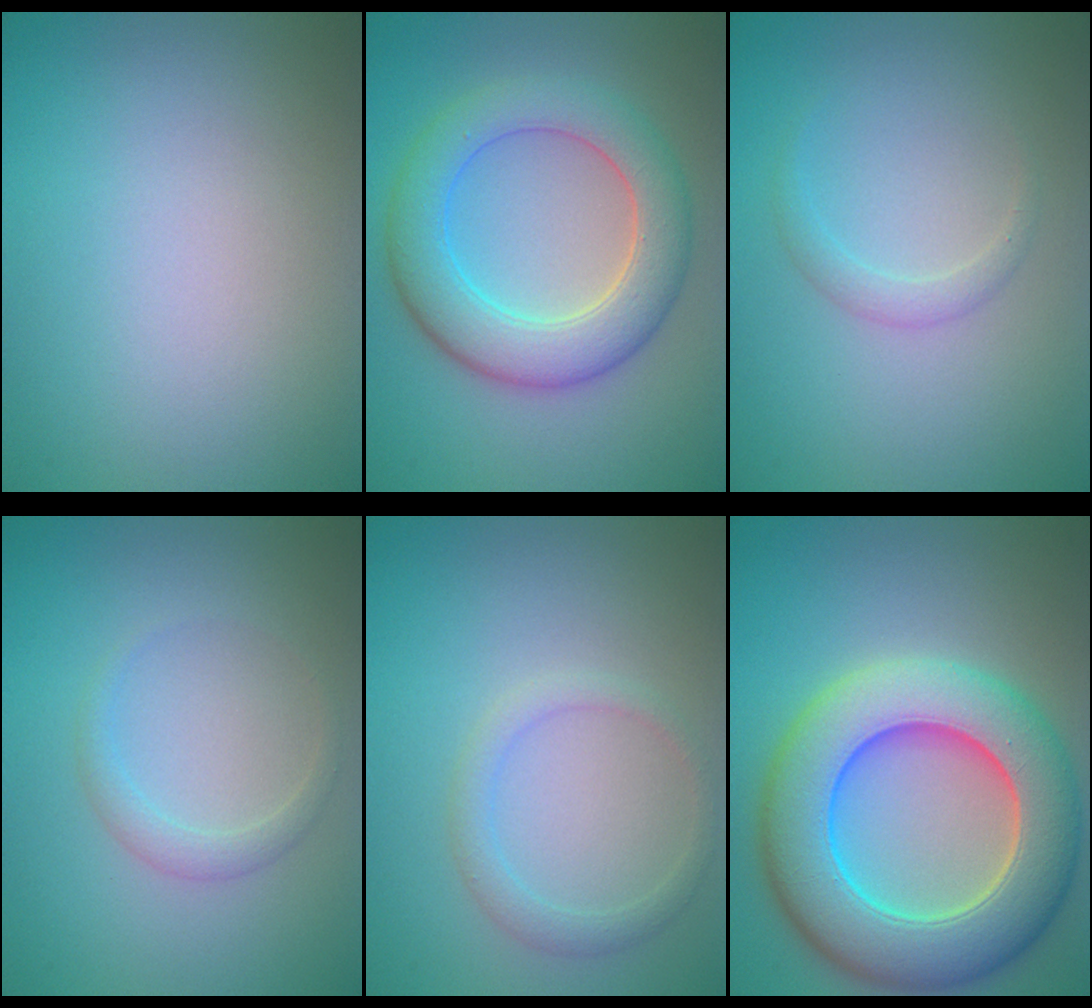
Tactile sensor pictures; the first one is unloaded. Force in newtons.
{"total": 6.8, "press": 6.8, "slide": 0.5}
{"total": 1.2, "press": 1.2, "slide": 0.0}
{"total": 1.4, "press": 1.4, "slide": 0.0}
{"total": 1.8, "press": 1.8, "slide": 0.1}
{"total": 11.4, "press": 11.4, "slide": 0.6}